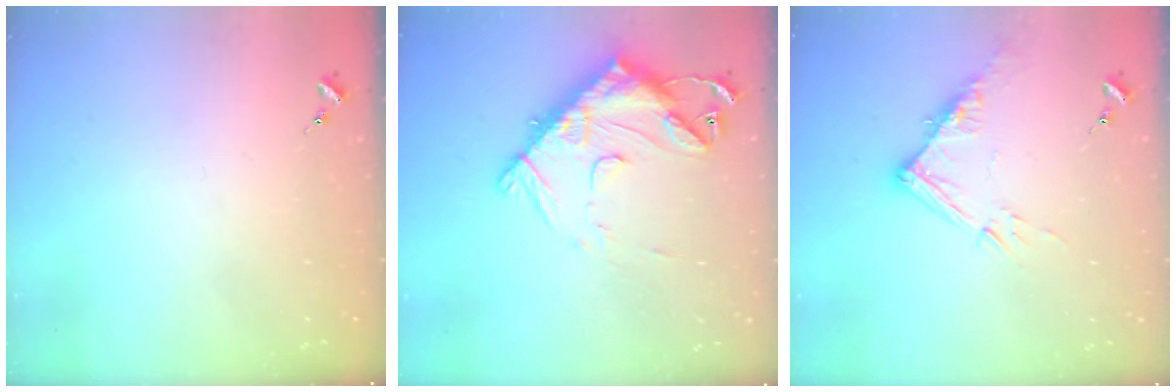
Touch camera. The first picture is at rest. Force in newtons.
{"total": 16.1, "press": 16.0, "slide": 1.6}
{"total": 12.1, "press": 12.1, "slide": 1.2}